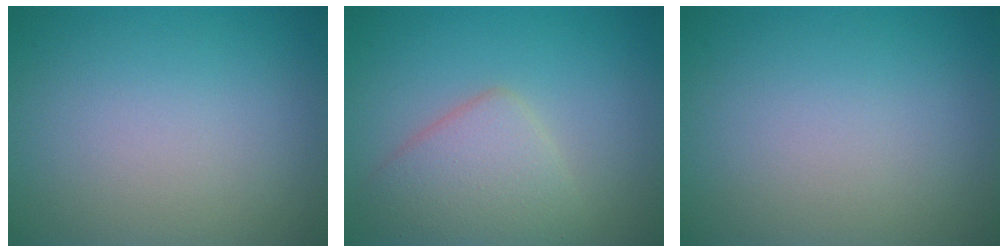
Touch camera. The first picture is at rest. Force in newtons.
{"total": 4.2, "press": 4.2, "slide": 0.0}
{"total": 0.0}